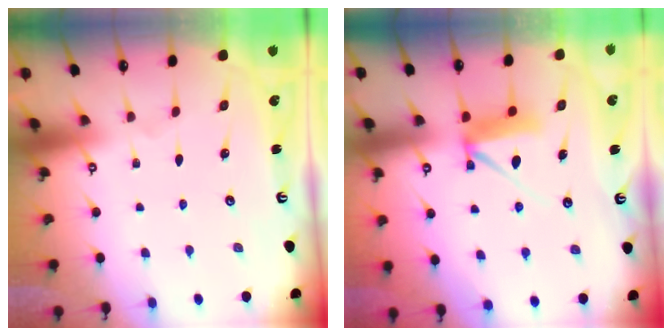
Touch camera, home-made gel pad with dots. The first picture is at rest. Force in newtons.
{"total": 10.2, "press": 10.1, "slide": 0.7}